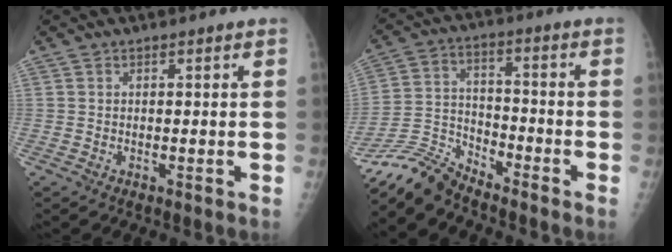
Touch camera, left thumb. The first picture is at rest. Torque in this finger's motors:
{"motor_torque": [-1.32, 1.41, -0.44, 0.53, -0.03]}